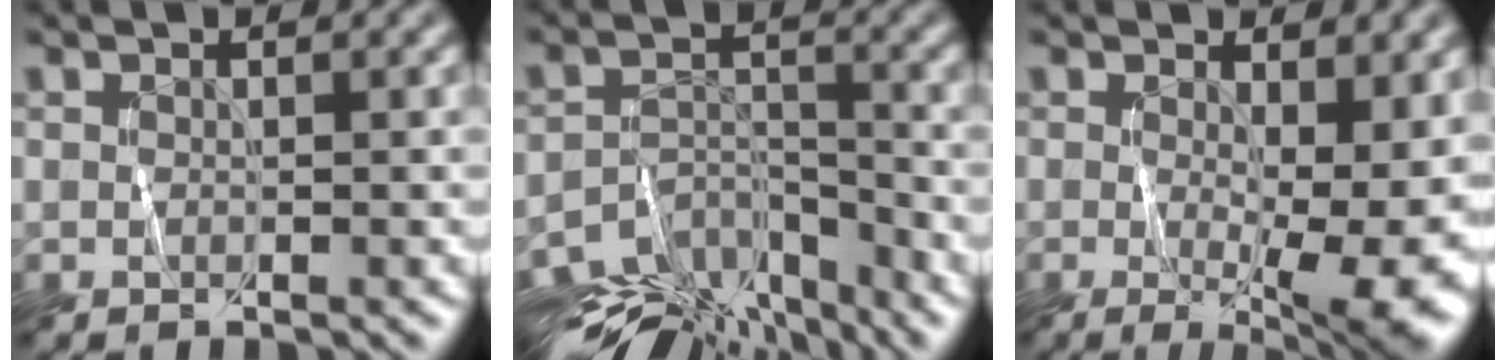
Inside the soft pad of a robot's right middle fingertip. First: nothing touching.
{"total": 10.4, "force": [-9.1, 4.1, 2.9], "torque": [-0.041, -0.009, -0.131]}
{"total": 10.2, "force": [-0.5, 3.6, 9.6], "torque": [-0.120, -0.014, -0.003]}